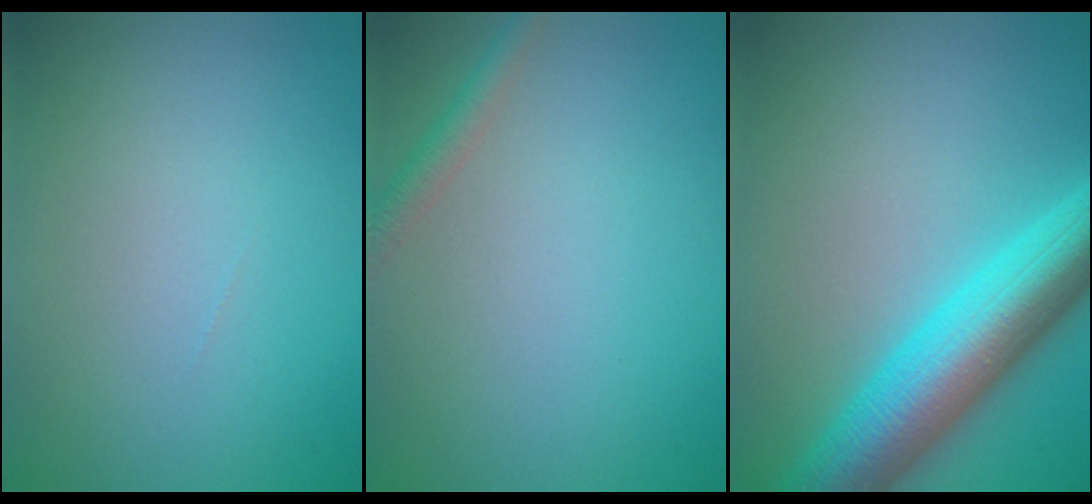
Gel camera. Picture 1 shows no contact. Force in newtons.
{"total": 1.8, "press": 1.8, "slide": 0.1}
{"total": 9.0, "press": 9.0, "slide": 0.3}